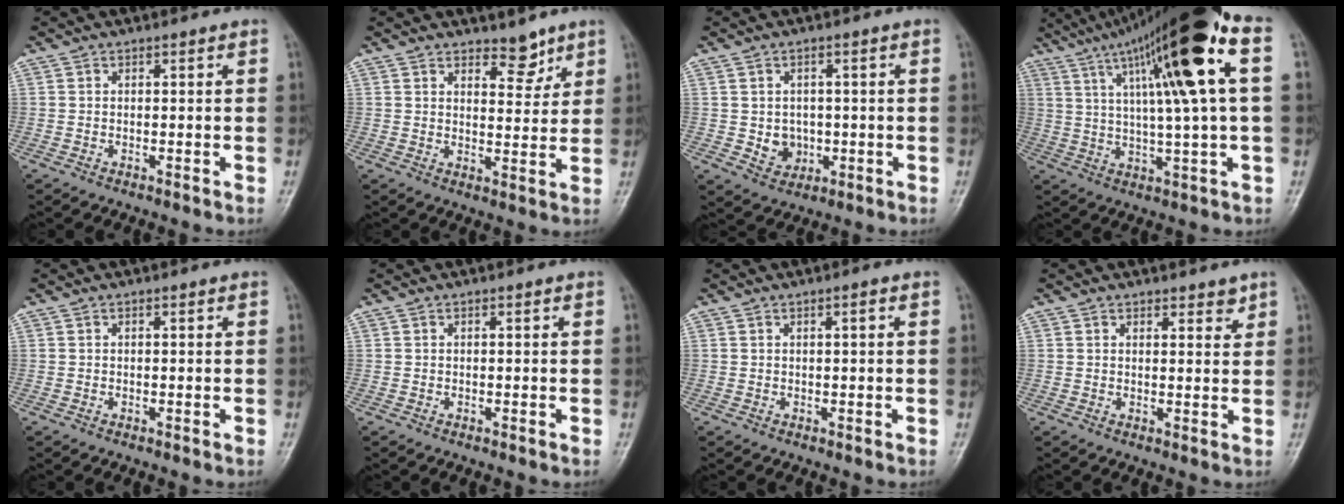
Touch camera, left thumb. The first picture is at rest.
{"total": 4.8, "force": [3.6, 2.3, 2.2], "torque": [-0.004, -0.028, 0.055]}
{"total": 4.8, "force": [-0.4, 4.1, 2.3], "torque": [-0.015, 0.002, 0.003]}
{"total": 22.6, "force": [8.0, 2.8, 21.0], "torque": [-0.344, 0.020, 0.124]}
{"total": 0.0}
{"total": 0.0}
{"total": 1.1, "force": [0.4, 0.1, 1.0], "torque": [-0.017, 0.002, 0.006]}
{"total": 2.8, "force": [2.1, 1.3, 1.3], "torque": [-0.001, -0.013, 0.028]}